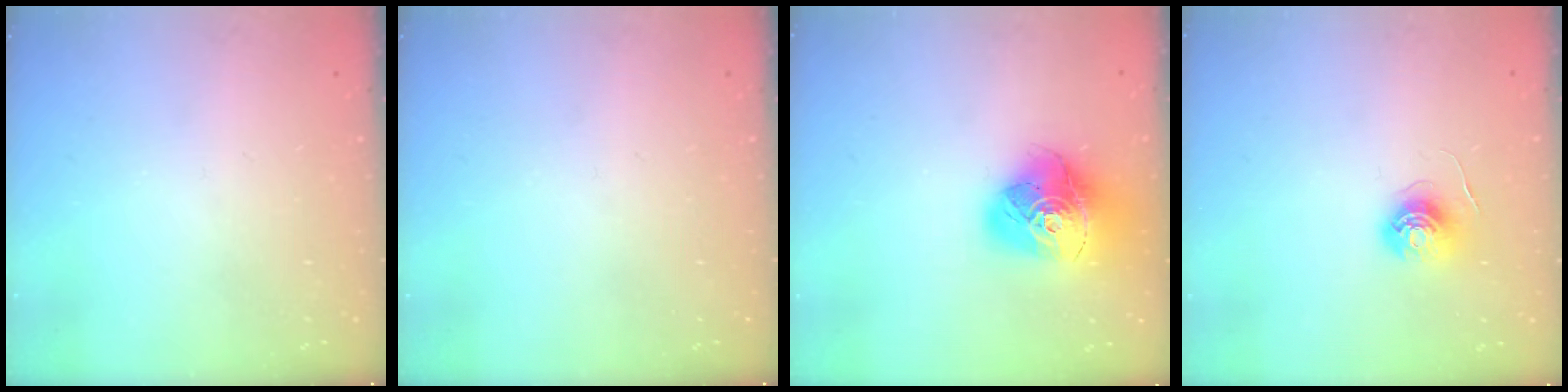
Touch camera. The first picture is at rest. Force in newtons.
{"total": 0.0}
{"total": 18.0, "press": 17.9, "slide": 1.9}
{"total": 6.0, "press": 6.0, "slide": 0.3}